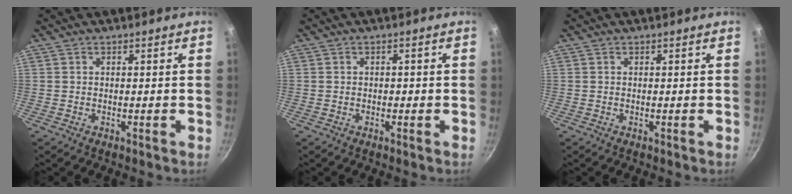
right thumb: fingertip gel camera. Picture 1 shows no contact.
{"total": 0.8, "force": [-0.2, 0.7, 0.5], "torque": [-0.005, 0.003, -0.002]}
{"total": 0.0}